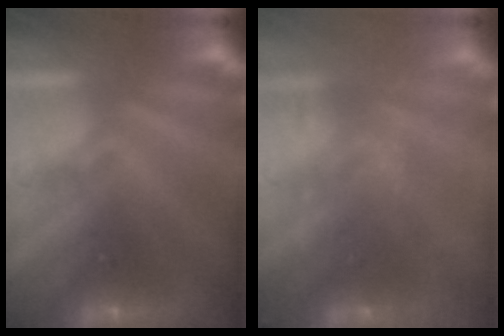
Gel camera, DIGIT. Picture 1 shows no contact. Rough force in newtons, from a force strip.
{"total": 2.2}